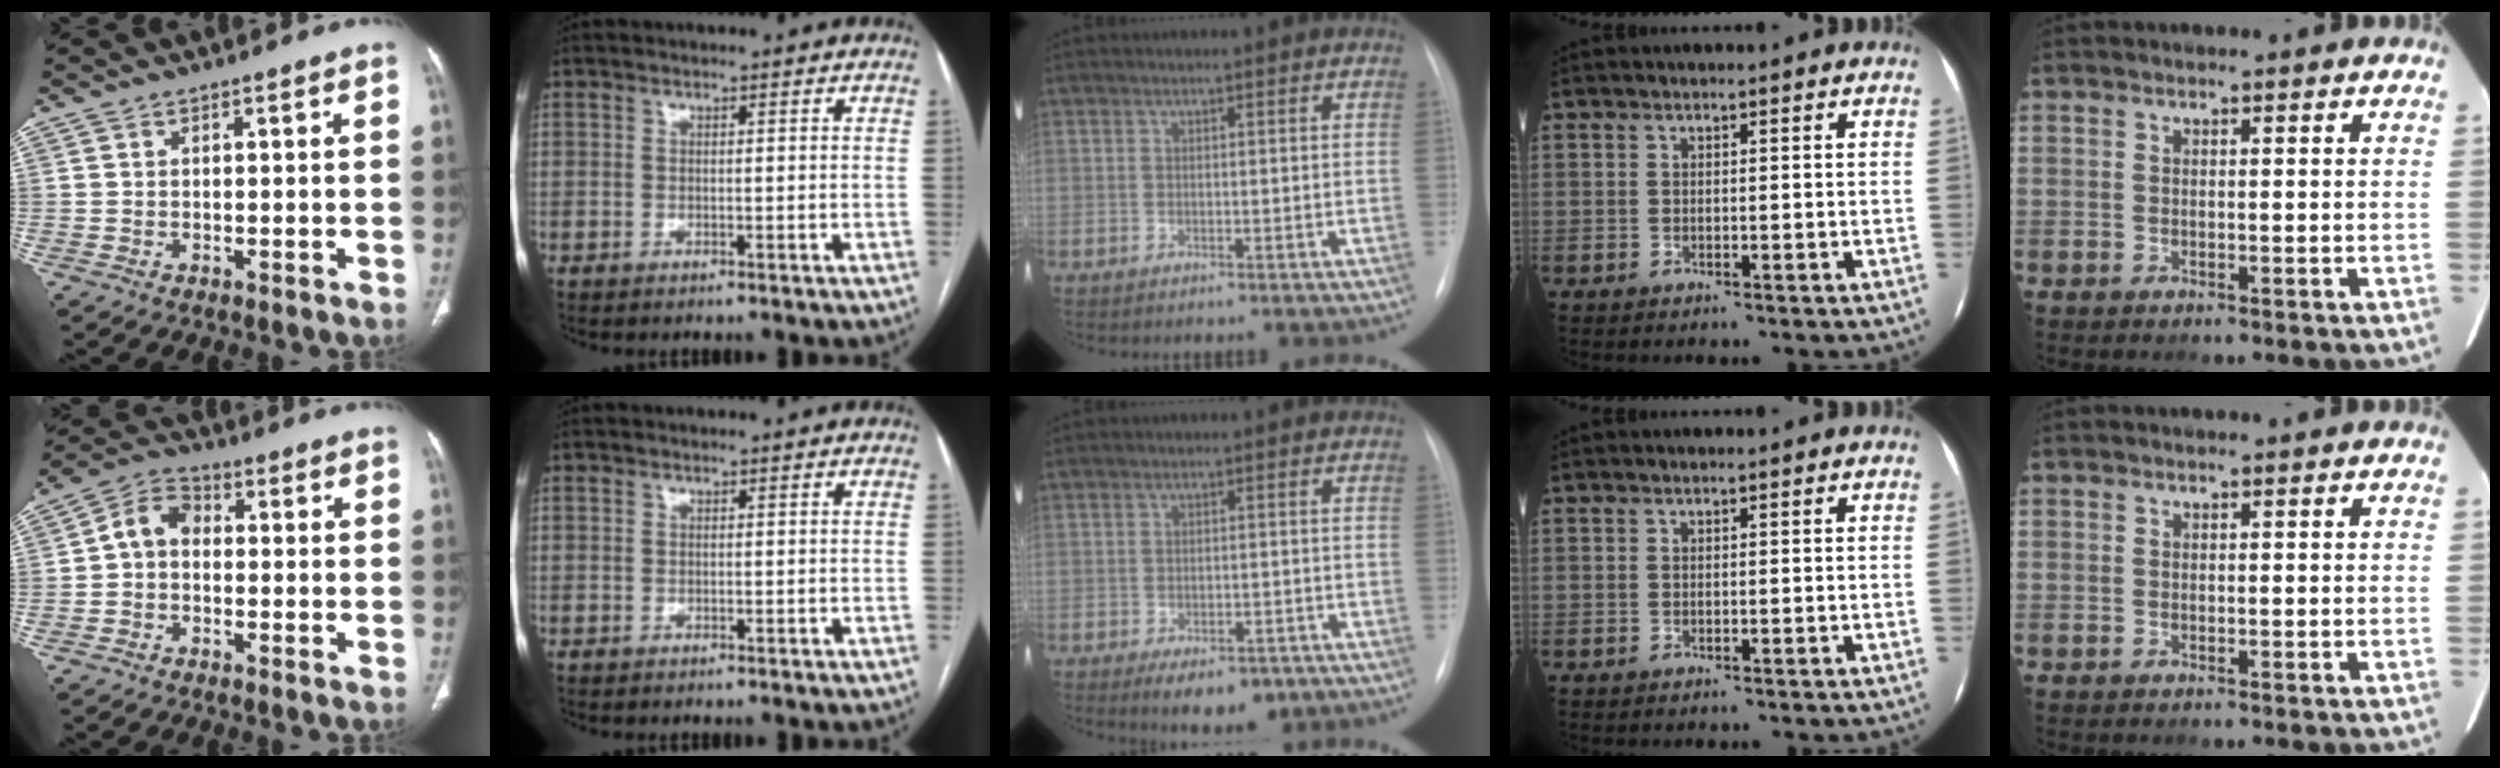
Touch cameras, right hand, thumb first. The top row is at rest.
{"thumb": {"total": 6.2, "force": [-0.3, 4.6, 4.1], "torque": [-0.058, 0.021, -0.022]}, "middle": {"total": 7.0, "force": [-4.5, 3.6, 4.0], "torque": [-0.046, 0.002, -0.057]}}